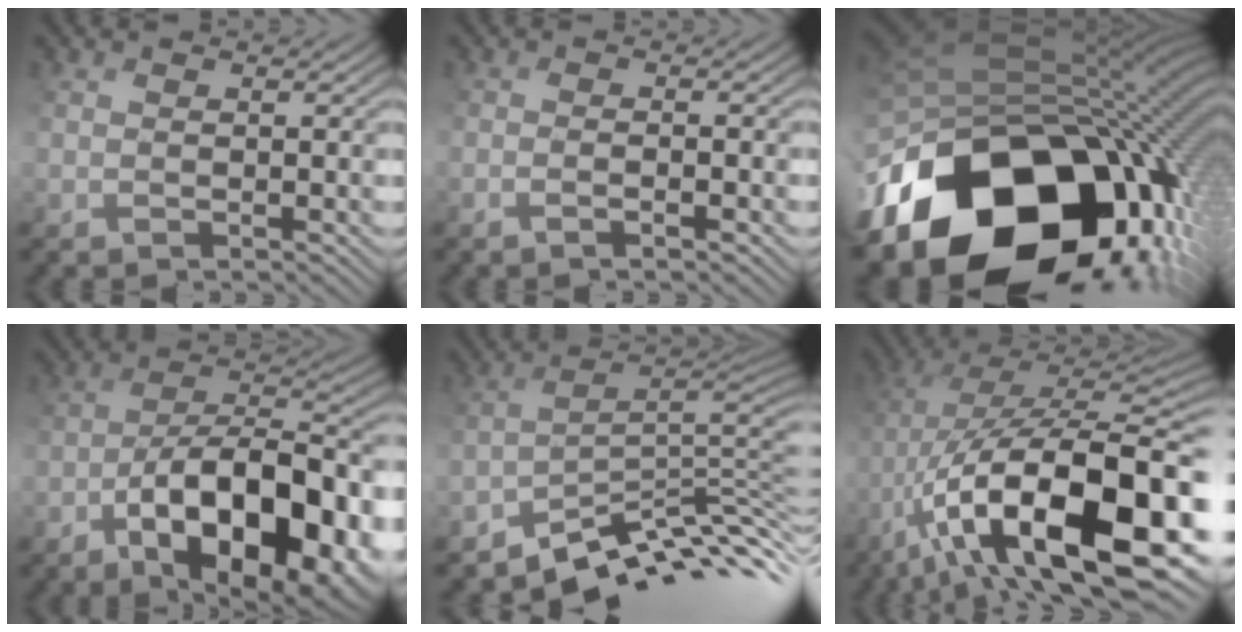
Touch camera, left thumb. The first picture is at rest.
{"total": 1.7, "force": [-1.2, 0.2, 1.3], "torque": [-0.025, 0.008, -0.027]}
{"total": 20.7, "force": [-8.2, 15.2, 11.5], "torque": [-0.256, -0.048, -0.101]}
{"total": 17.1, "force": [-8.2, 7.8, 12.9], "torque": [-0.188, -0.007, -0.117]}
{"total": 7.9, "force": [-5.4, 2.2, 5.4], "torque": [-0.092, 0.004, -0.088]}
{"total": 18.2, "force": [-5.5, 8.3, 15.2], "torque": [-0.266, -0.007, -0.083]}